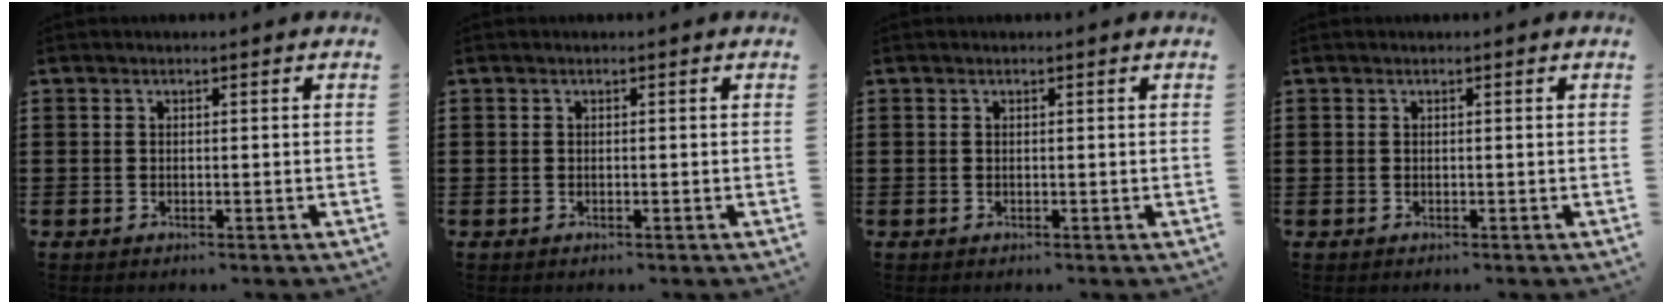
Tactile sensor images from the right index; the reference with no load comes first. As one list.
[{"total": 0.0}, {"total": 0.0}, {"total": 0.0}]